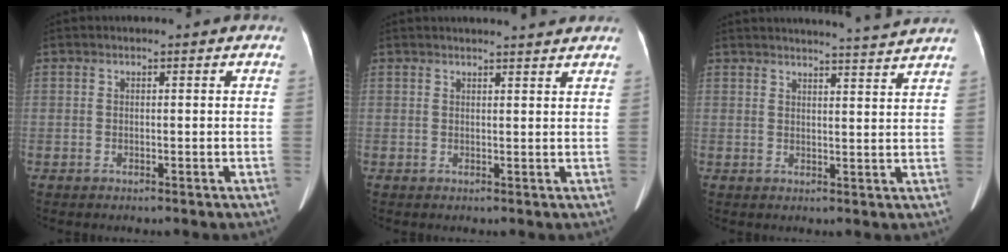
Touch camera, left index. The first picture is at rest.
{"total": 5.6, "force": [5.3, 0.0, 1.8], "torque": [-0.025, 0.011, 0.055]}
{"total": 8.1, "force": [7.7, -1.6, 1.9], "torque": [-0.031, -0.012, 0.088]}